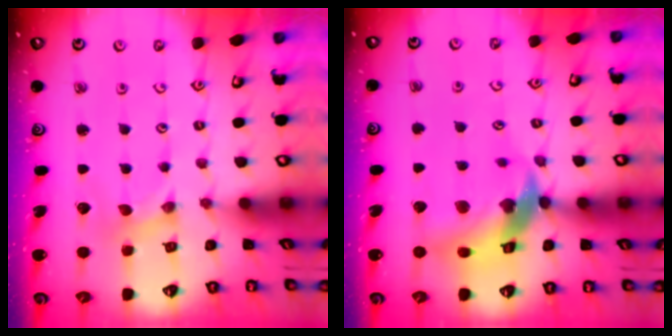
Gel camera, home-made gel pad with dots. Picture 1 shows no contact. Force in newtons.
{"total": 15.8, "press": 15.6, "slide": 2.0}